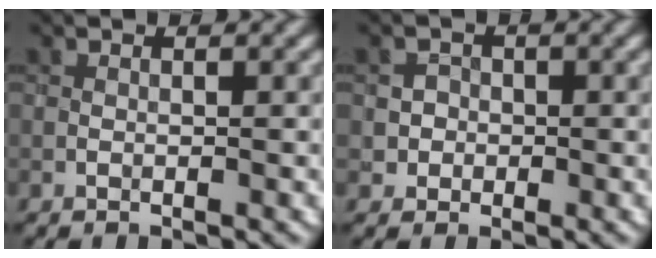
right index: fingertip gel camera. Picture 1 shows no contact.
{"total": 1.5, "force": [-0.1, 1.5, 0.1], "torque": [0.019, 0.001, -0.002]}